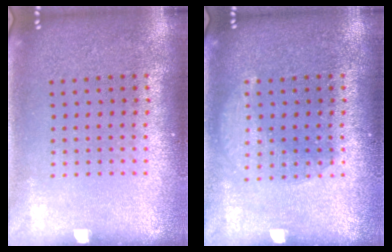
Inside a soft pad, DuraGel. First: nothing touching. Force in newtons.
{"total": 1.8, "press": 1.8, "slide": 0.2}